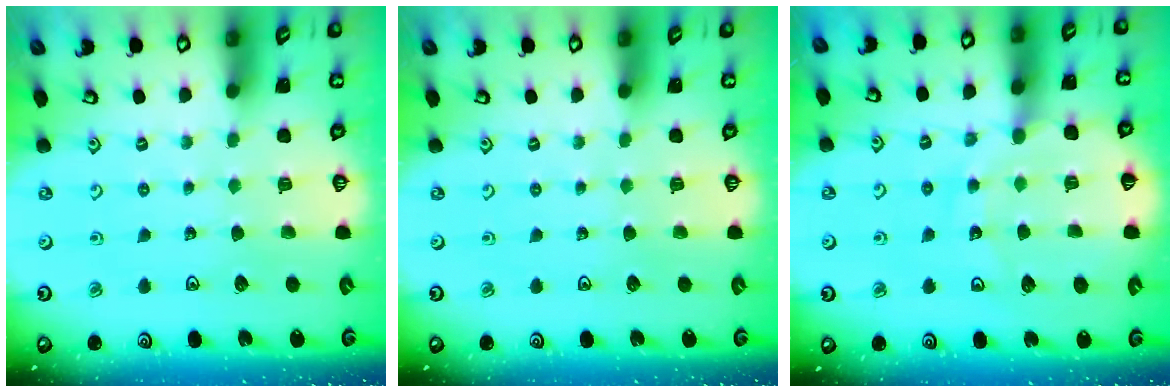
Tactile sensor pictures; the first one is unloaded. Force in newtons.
{"total": 0.0}
{"total": 12.0, "press": 11.8, "slide": 1.6}